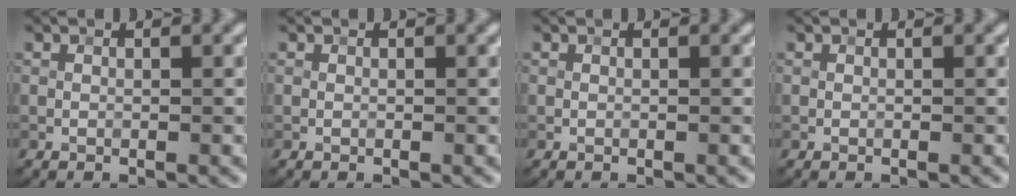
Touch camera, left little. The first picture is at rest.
{"total": 0.0}
{"total": 0.0}
{"total": 0.0}